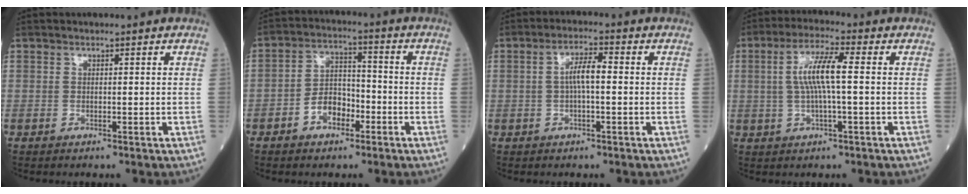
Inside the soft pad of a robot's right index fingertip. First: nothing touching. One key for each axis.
{"total": 6.2, "fx": -2.8, "fy": 3.8, "fz": 3.9, "tx": -0.070, "ty": 0.020, "tz": -0.054}
{"total": 4.1, "fx": 0.0, "fy": 0.9, "fz": 4.0, "tx": -0.076, "ty": 0.011, "tz": 0.000}
{"total": 7.0, "fx": 0.6, "fy": 0.6, "fz": 7.0, "tx": -0.142, "ty": 0.012, "tz": 0.009}